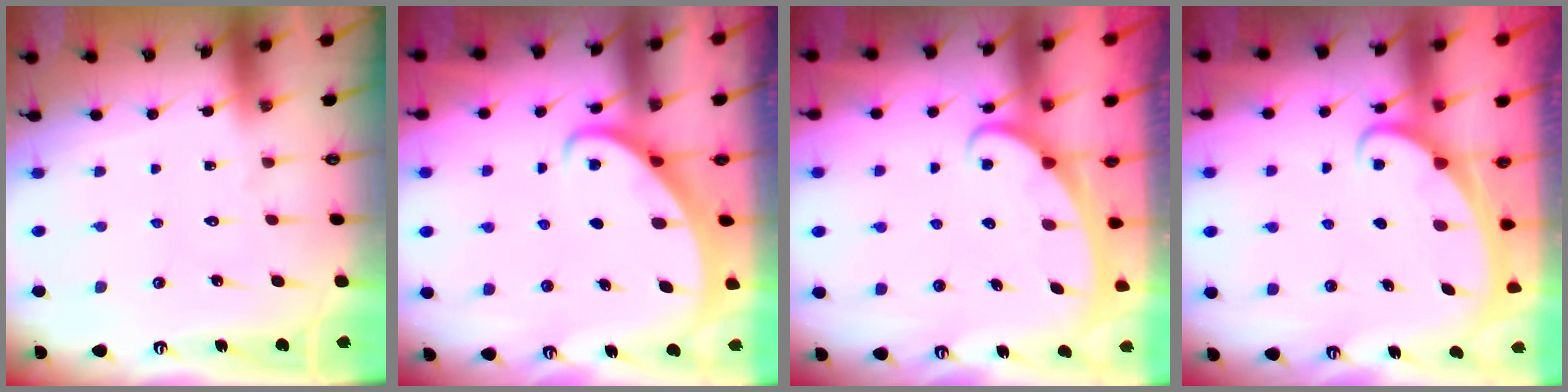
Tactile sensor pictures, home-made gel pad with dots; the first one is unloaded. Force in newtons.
{"total": 2.0, "press": 1.9, "slide": 0.2}
{"total": 2.6, "press": 2.6, "slide": 0.3}
{"total": 2.4, "press": 2.4, "slide": 0.3}